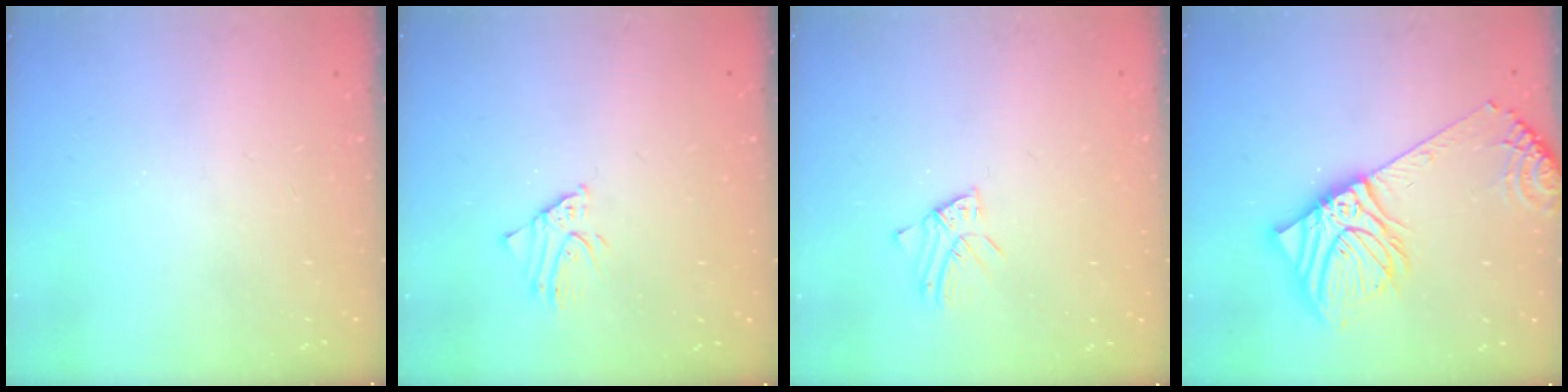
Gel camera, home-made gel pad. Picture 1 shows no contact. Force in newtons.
{"total": 2.2, "press": 2.2, "slide": 0.2}
{"total": 3.0, "press": 3.0, "slide": 0.2}
{"total": 19.2, "press": 18.8, "slide": 3.7}